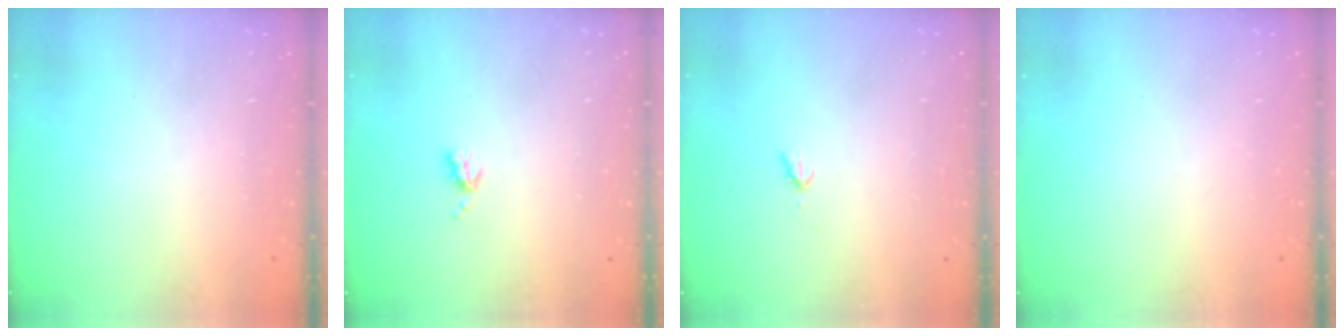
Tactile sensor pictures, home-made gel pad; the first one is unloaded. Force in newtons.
{"total": 3.9, "press": 3.9, "slide": 0.5}
{"total": 2.8, "press": 2.8, "slide": 0.4}
{"total": 0.0}